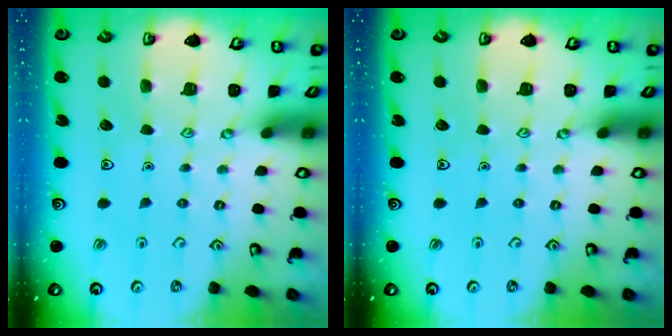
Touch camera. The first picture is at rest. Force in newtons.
{"total": 0.0}